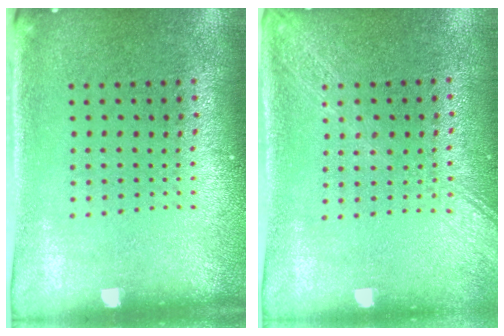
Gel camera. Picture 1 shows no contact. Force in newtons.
{"total": 1.6, "press": 1.5, "slide": 0.6}